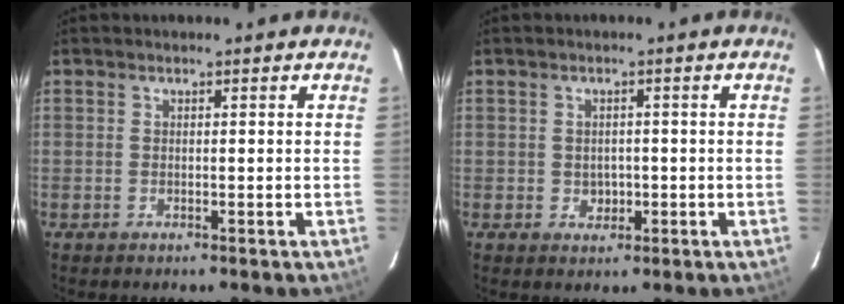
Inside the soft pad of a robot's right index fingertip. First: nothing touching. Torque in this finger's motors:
{"motor_torque": [-0.02, -0.02, -0.01, 0.00]}